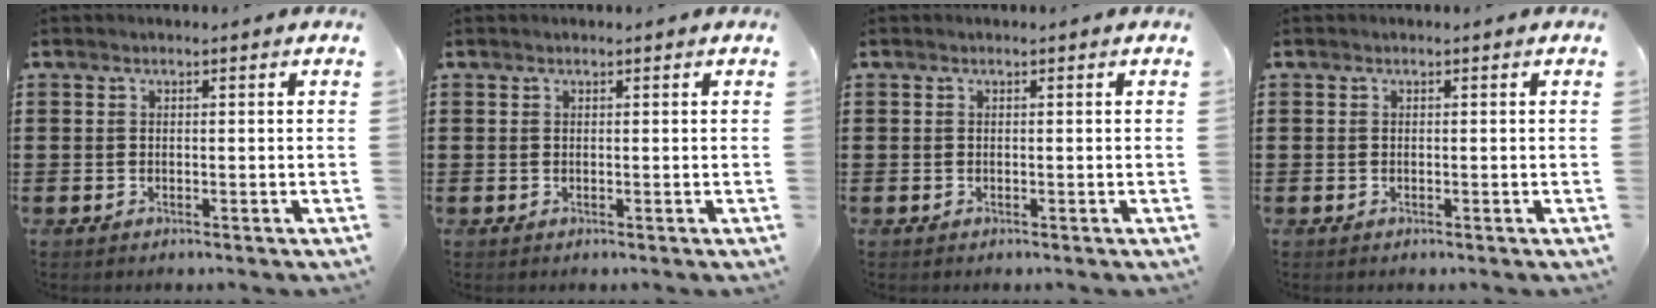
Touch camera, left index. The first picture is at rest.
{"total": 0.0}
{"total": 0.0}
{"total": 0.0}